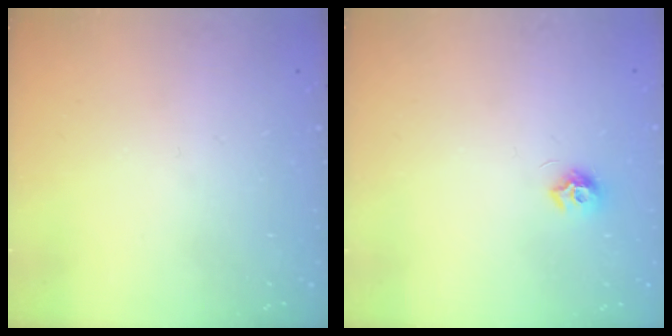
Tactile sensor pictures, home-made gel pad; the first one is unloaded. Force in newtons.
{"total": 7.2, "press": 7.2, "slide": 0.4}